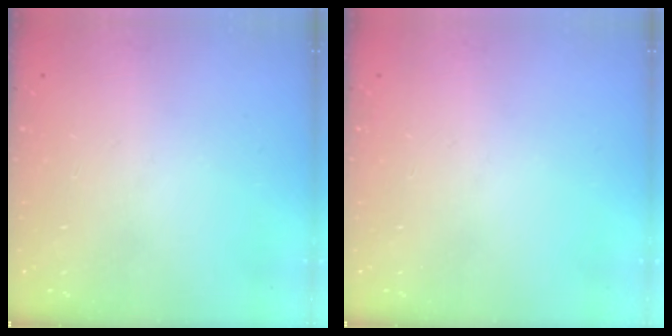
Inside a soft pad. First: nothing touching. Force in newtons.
{"total": 0.0}